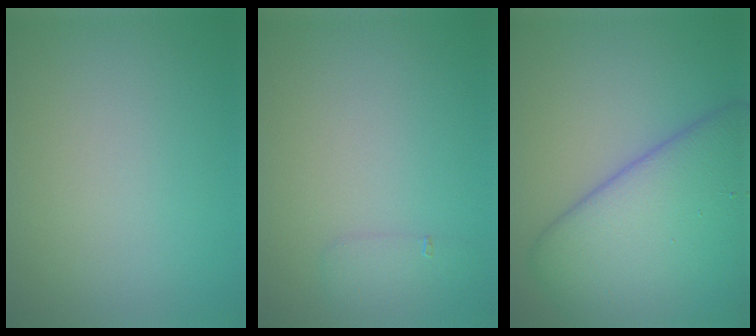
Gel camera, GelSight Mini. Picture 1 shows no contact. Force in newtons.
{"total": 1.4, "press": 1.4, "slide": 0.0}
{"total": 11.1, "press": 11.1, "slide": 0.5}